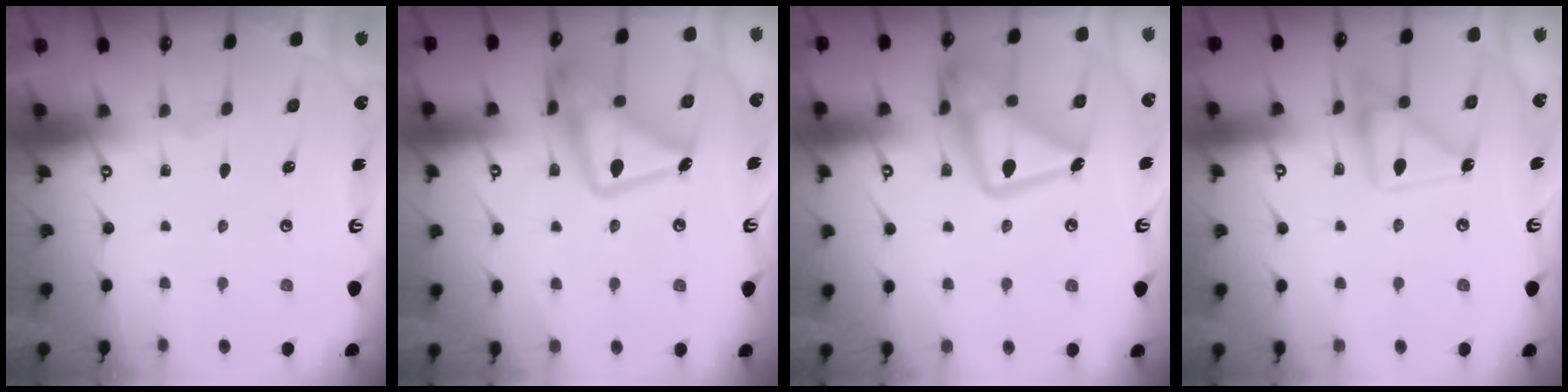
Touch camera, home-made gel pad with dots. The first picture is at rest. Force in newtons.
{"total": 19.4, "press": 19.4, "slide": 1.4}
{"total": 20.3, "press": 20.3, "slide": 1.4}
{"total": 14.5, "press": 14.5, "slide": 1.0}